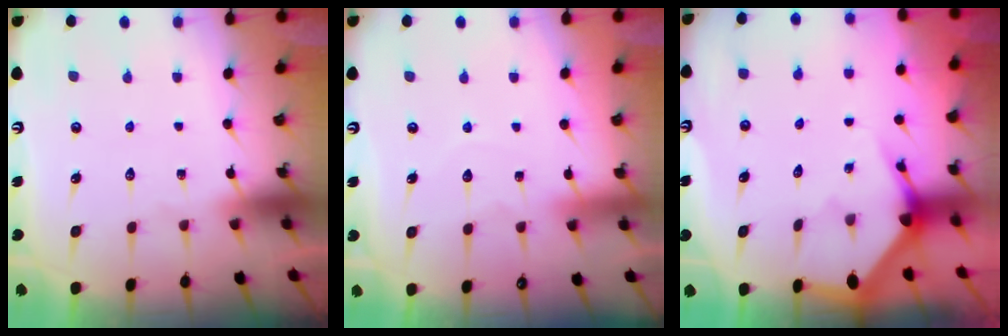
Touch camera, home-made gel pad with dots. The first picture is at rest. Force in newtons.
{"total": 3.6, "press": 3.6, "slide": 0.3}
{"total": 2.8, "press": 2.8, "slide": 0.2}